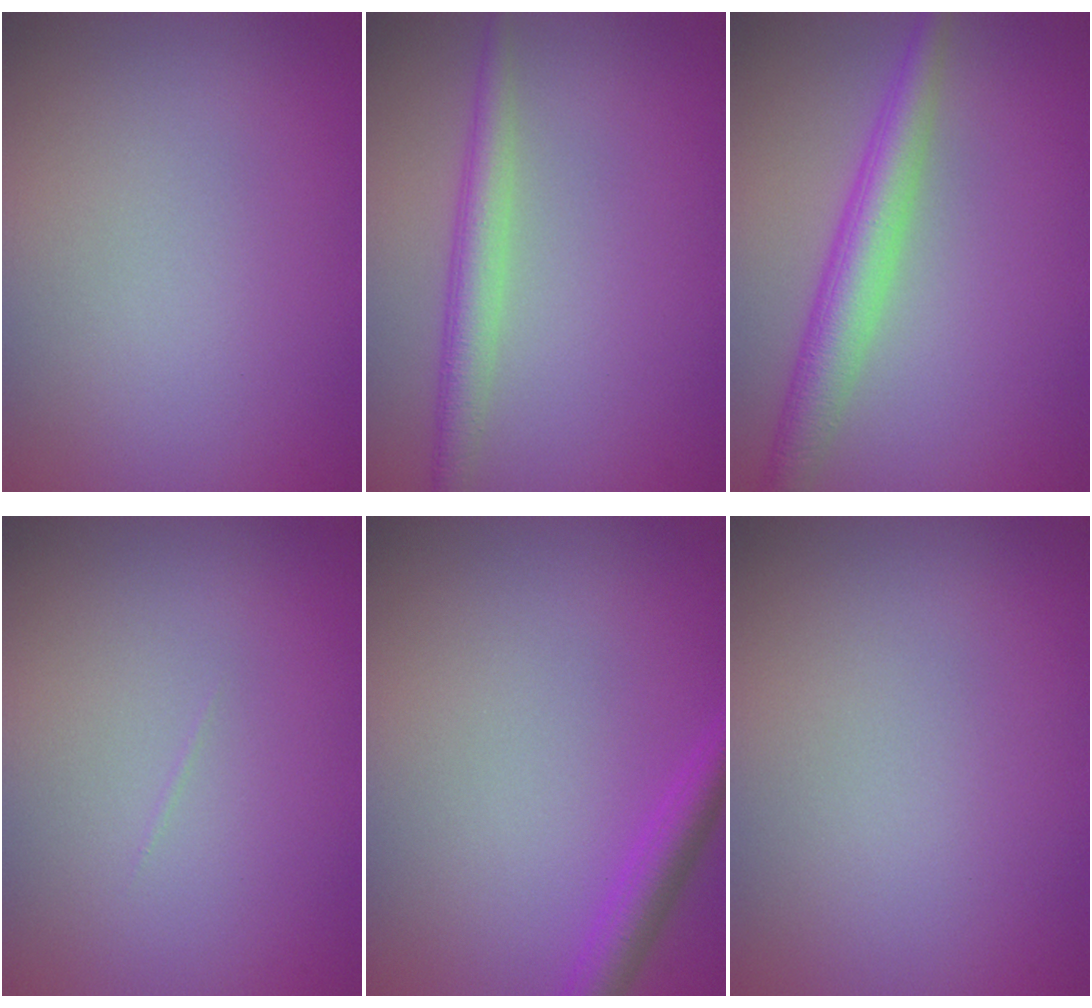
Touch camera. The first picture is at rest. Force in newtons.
{"total": 2.7, "press": 2.7, "slide": 0.1}
{"total": 4.2, "press": 4.2, "slide": 0.0}
{"total": 0.0}
{"total": 2.7, "press": 2.7, "slide": 0.2}
{"total": 0.0}